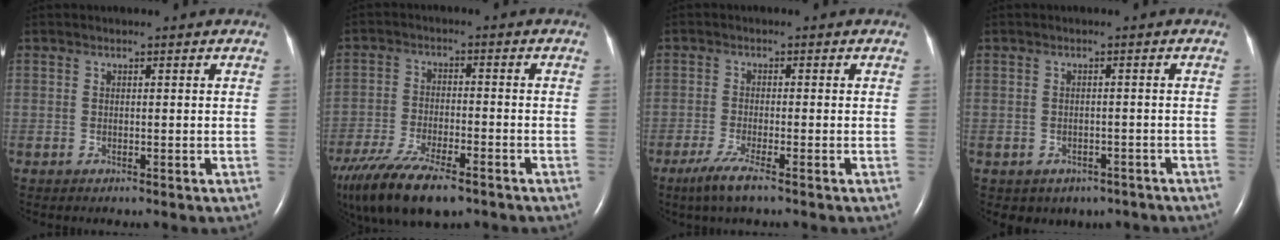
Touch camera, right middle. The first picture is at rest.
{"total": 16.6, "force": [-11.9, 4.9, 10.4], "torque": [-0.219, -0.033, -0.199]}
{"total": 4.1, "force": [-2.7, 0.0, 3.1], "torque": [-0.071, -0.014, -0.055]}
{"total": 5.3, "force": [-3.9, 3.4, 1.0], "torque": [-0.008, 0.017, -0.041]}